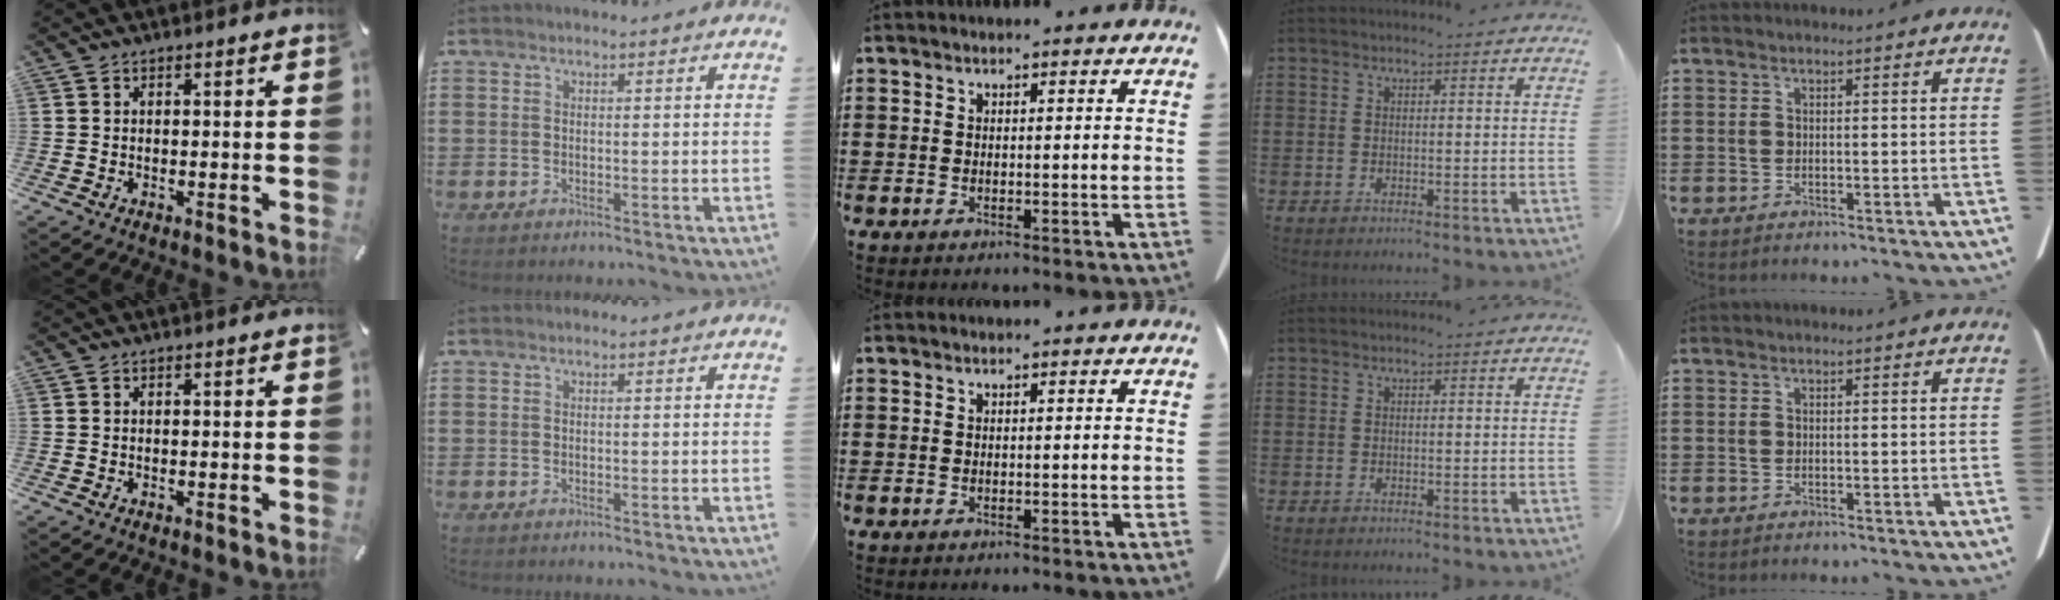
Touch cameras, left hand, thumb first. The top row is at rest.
{}